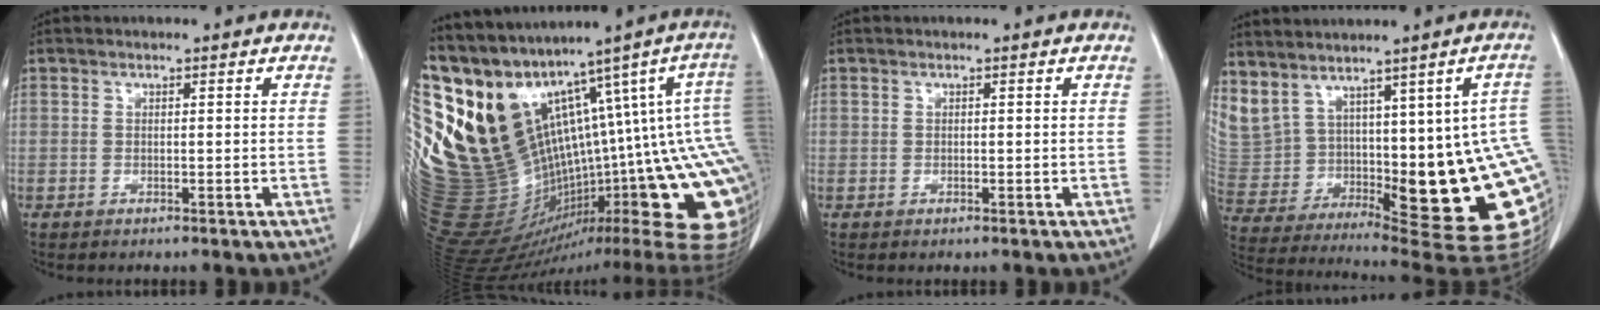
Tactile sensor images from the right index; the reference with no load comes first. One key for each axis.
{"total": 29.9, "fx": 13.0, "fy": 11.0, "fz": 24.6, "tx": -0.358, "ty": 0.000, "tz": 0.243}
{"total": 0.0}
{"total": 26.6, "fx": 1.7, "fy": 9.1, "fz": 24.9, "tx": -0.373, "ty": 0.005, "tz": 0.056}